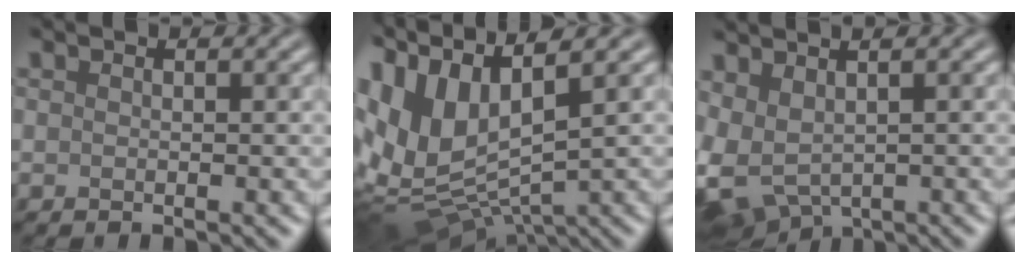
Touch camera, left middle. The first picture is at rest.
{"total": 12.5, "force": [4.3, 6.8, 9.6], "torque": [-0.226, 0.004, 0.095]}
{"total": 5.5, "force": [0.3, 3.4, 4.3], "torque": [-0.099, -0.018, 0.020]}